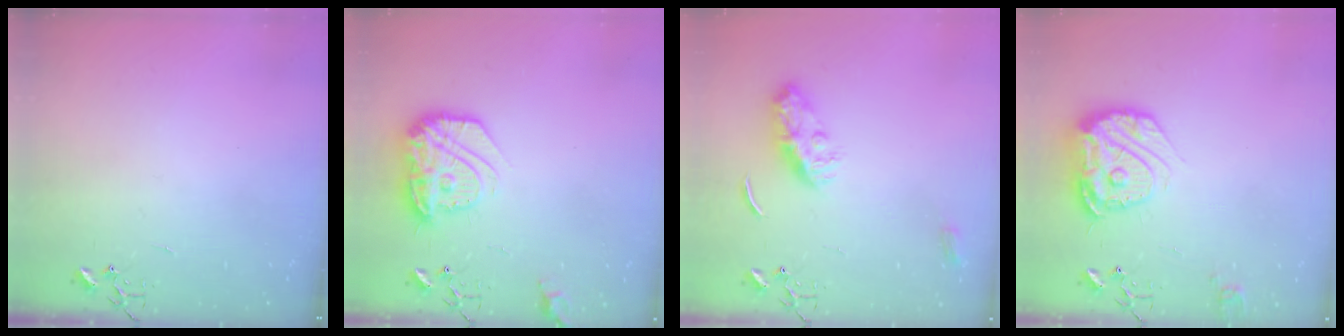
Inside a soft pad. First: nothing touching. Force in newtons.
{"total": 20.4, "press": 20.4, "slide": 1.6}
{"total": 9.8, "press": 9.8, "slide": 0.2}
{"total": 18.6, "press": 18.5, "slide": 1.4}